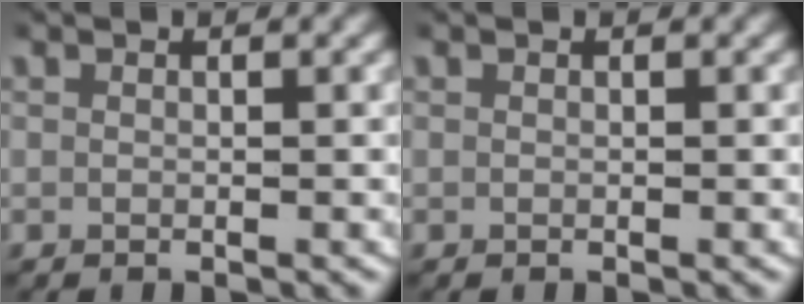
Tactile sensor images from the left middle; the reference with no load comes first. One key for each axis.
{"total": 0.0}